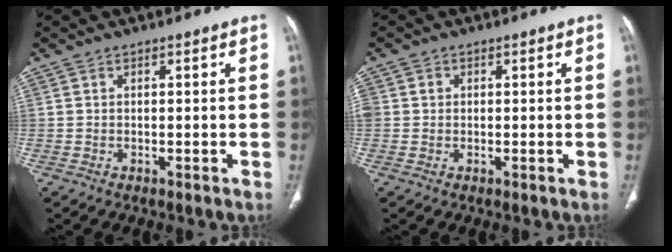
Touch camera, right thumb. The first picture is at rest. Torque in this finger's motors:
{"motor_torque": [0.82, 4.19, 0.80, -0.30, 0.24]}